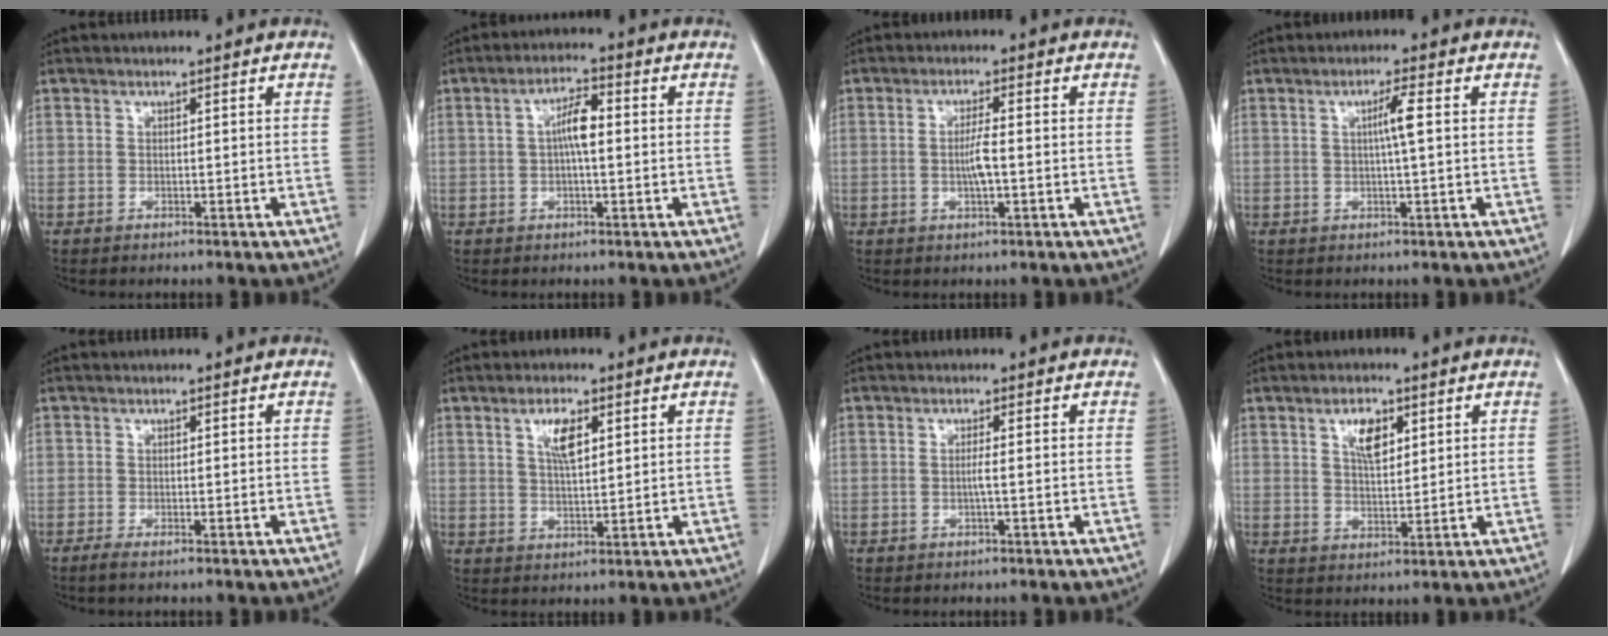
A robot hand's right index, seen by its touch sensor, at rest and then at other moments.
{"total": 4.6, "force": [0.2, 1.1, 4.4], "torque": [-0.084, 0.012, 0.001]}
{"total": 3.5, "force": [-0.3, 0.4, 3.5], "torque": [-0.066, -0.001, -0.004]}
{"total": 3.2, "force": [0.5, -0.3, 3.1], "torque": [-0.054, 0.002, 0.009]}
{"total": 1.2, "force": [-0.9, 0.0, 0.8], "torque": [-0.020, -0.004, -0.018]}
{"total": 4.8, "force": [2.0, 1.4, 4.1], "torque": [-0.080, 0.001, 0.040]}
{"total": 1.3, "force": [-0.1, -0.2, 1.3], "torque": [-0.023, 0.001, -0.001]}
{"total": 4.9, "force": [2.2, 2.1, 3.8], "torque": [-0.071, 0.002, 0.042]}